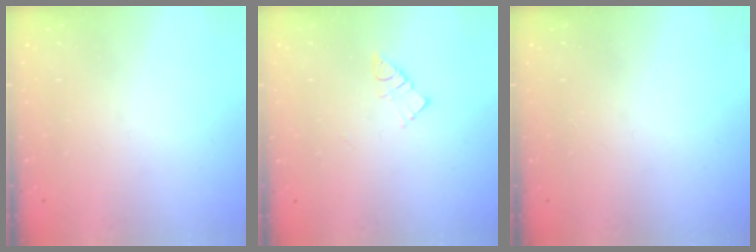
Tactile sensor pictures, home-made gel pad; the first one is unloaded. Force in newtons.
{"total": 5.6, "press": 5.6, "slide": 0.2}
{"total": 2.8, "press": 2.8, "slide": 0.4}